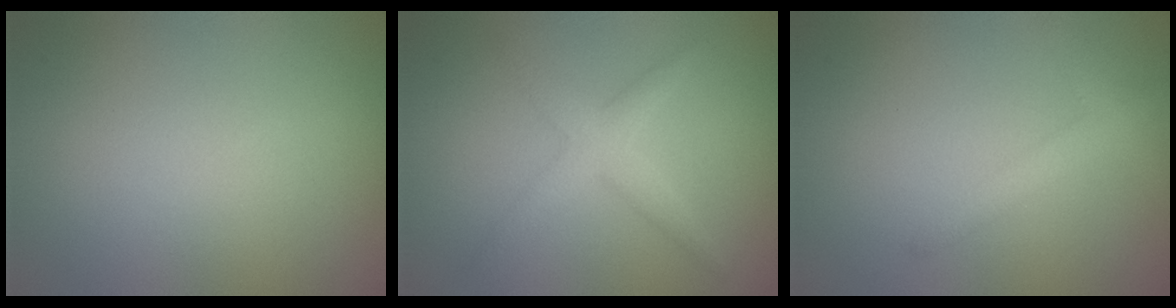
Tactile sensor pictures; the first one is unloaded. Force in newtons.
{"total": 2.6, "press": 2.6, "slide": 0.1}
{"total": 2.2, "press": 2.2, "slide": 0.1}